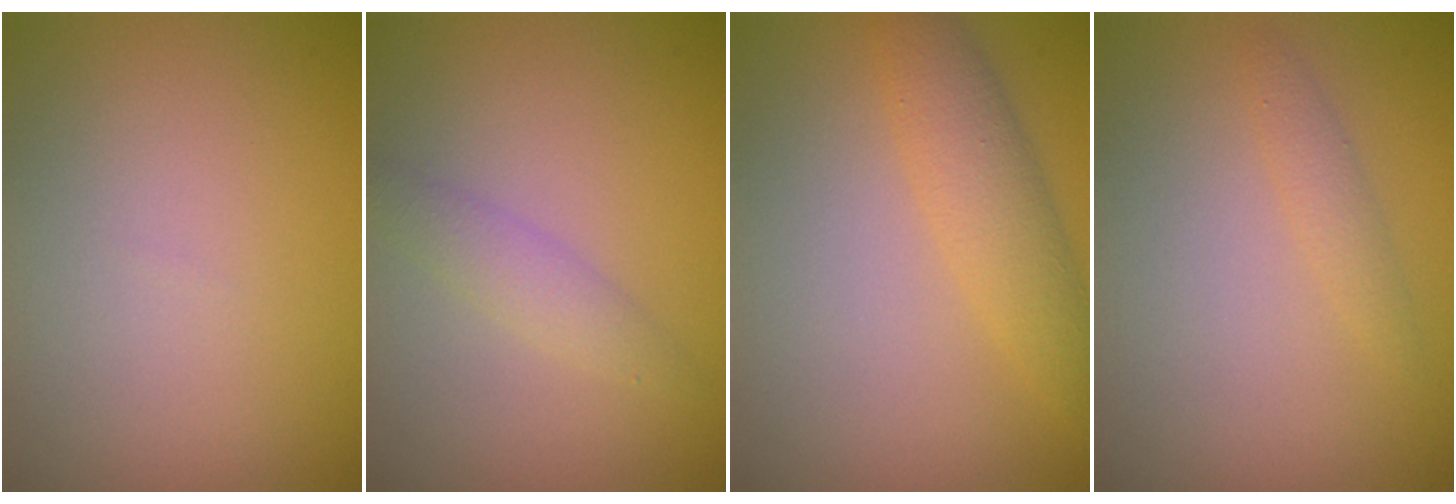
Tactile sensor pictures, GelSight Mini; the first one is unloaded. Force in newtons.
{"total": 1.7, "press": 1.7, "slide": 0.1}
{"total": 3.3, "press": 3.3, "slide": 0.1}
{"total": 1.2, "press": 1.2, "slide": 0.1}